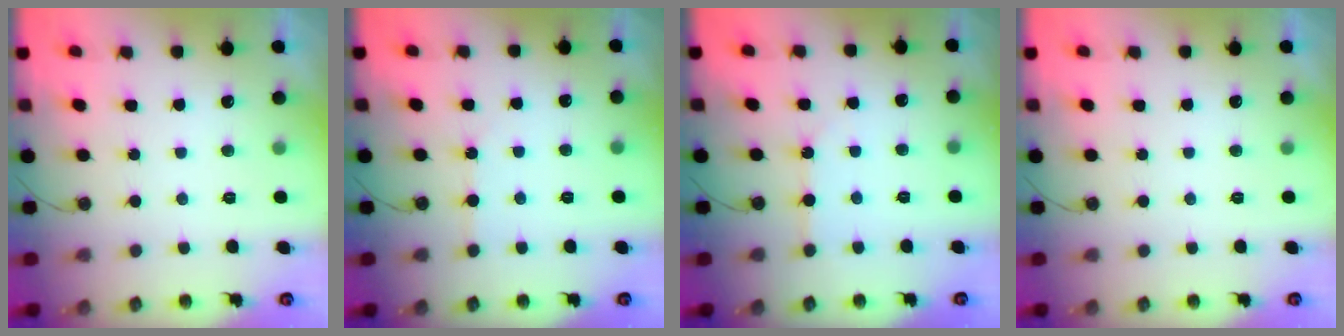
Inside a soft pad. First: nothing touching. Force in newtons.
{"total": 1.4, "press": 1.3, "slide": 0.3}
{"total": 4.4, "press": 4.4, "slide": 0.7}
{"total": 0.0}